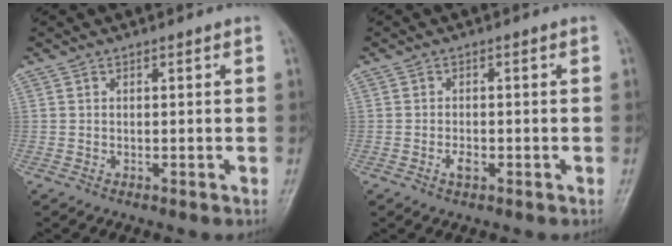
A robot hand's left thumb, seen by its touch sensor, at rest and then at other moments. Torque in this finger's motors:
{"motor_torque": [-0.02, 0.04, 0.13, -0.05, 0.00]}